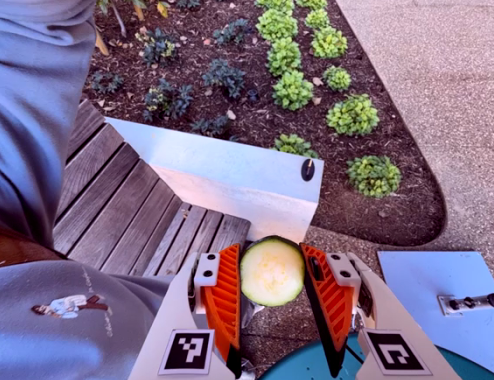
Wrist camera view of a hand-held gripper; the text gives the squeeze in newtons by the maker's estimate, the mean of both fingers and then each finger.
{"total": 8.8, "left": 9.0, "right": 8.6}